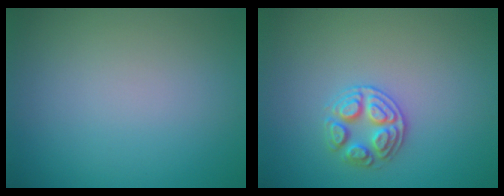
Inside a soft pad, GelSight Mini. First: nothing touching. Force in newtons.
{"total": 2.6, "press": 2.6, "slide": 0.5}